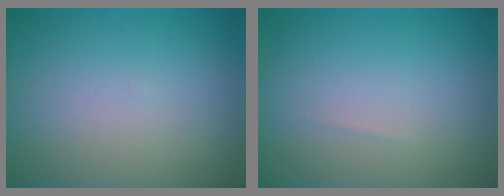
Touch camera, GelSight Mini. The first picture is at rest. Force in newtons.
{"total": 0.0}